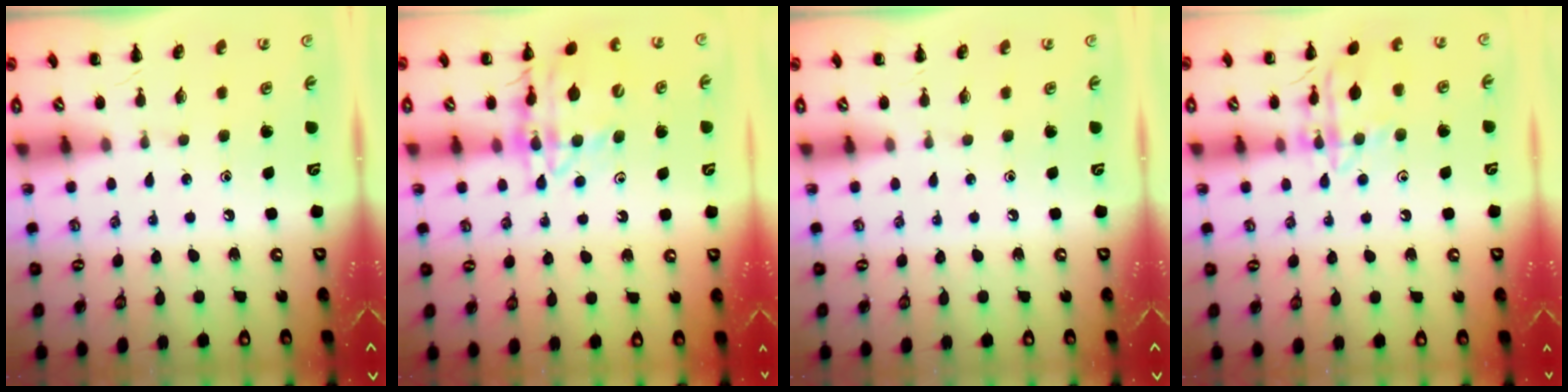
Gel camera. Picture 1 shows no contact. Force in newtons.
{"total": 14.9, "press": 14.7, "slide": 2.4}
{"total": 0.0}
{"total": 13.7, "press": 13.7, "slide": 0.6}